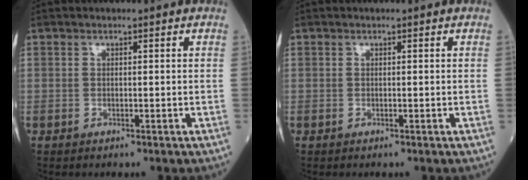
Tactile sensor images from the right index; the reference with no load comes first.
{"total": 0.0}